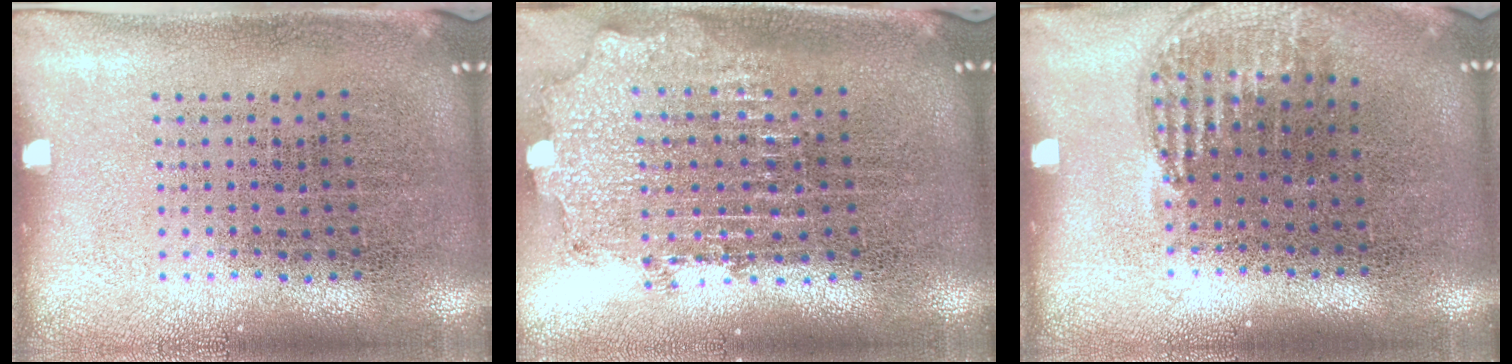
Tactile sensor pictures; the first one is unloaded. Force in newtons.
{"total": 2.0, "press": 1.6, "slide": 1.3}
{"total": 1.0, "press": 0.9, "slide": 0.5}